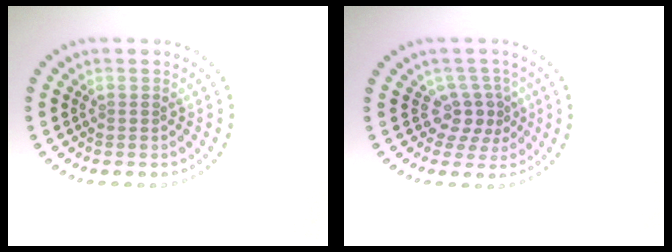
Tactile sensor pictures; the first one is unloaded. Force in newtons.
{"total": 2.5, "press": 1.8, "slide": 1.7}